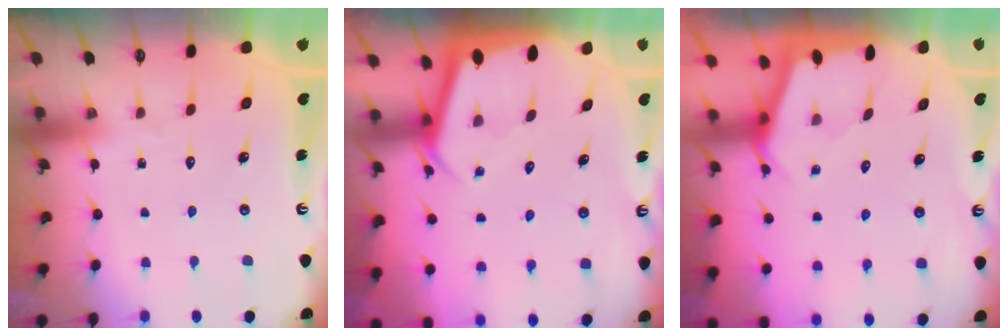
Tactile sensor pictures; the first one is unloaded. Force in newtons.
{"total": 2.4, "press": 2.4, "slide": 0.1}
{"total": 2.2, "press": 2.2, "slide": 0.3}